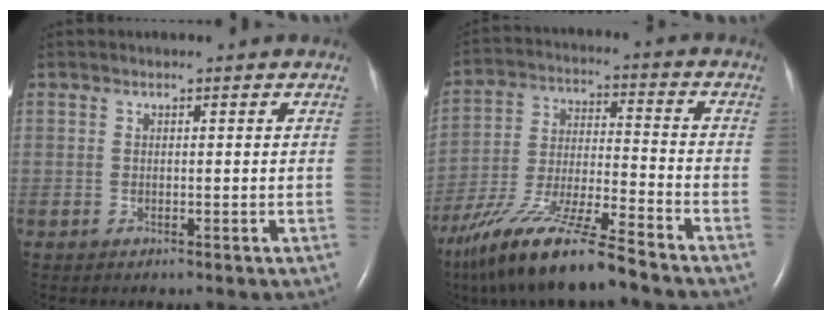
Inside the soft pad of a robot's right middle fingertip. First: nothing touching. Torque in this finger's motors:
{"motor_torque": [1.08, -1.06, 0.53, 0.16]}